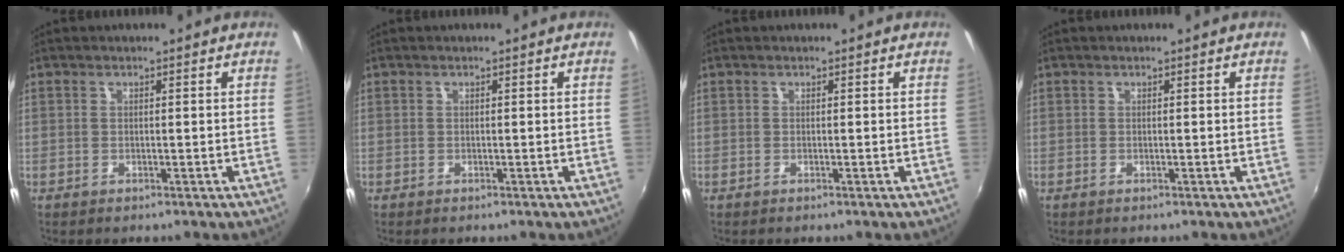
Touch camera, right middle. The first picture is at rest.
{"total": 0.0}
{"total": 0.0}
{"total": 0.0}